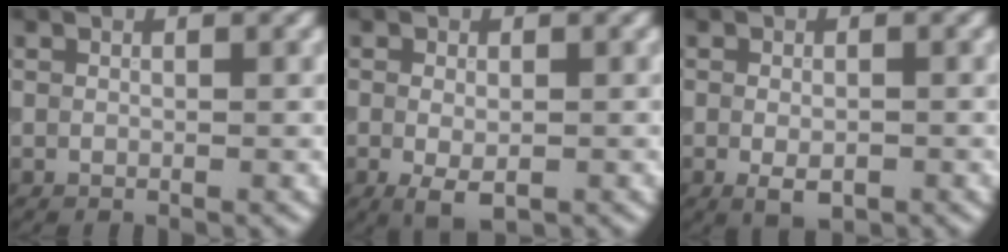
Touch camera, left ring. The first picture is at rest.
{"total": 2.8, "force": [-0.8, 1.5, 2.2], "torque": [-0.041, -0.011, -0.012]}
{"total": 2.3, "force": [-0.7, 1.3, 1.8], "torque": [-0.031, -0.006, -0.011]}